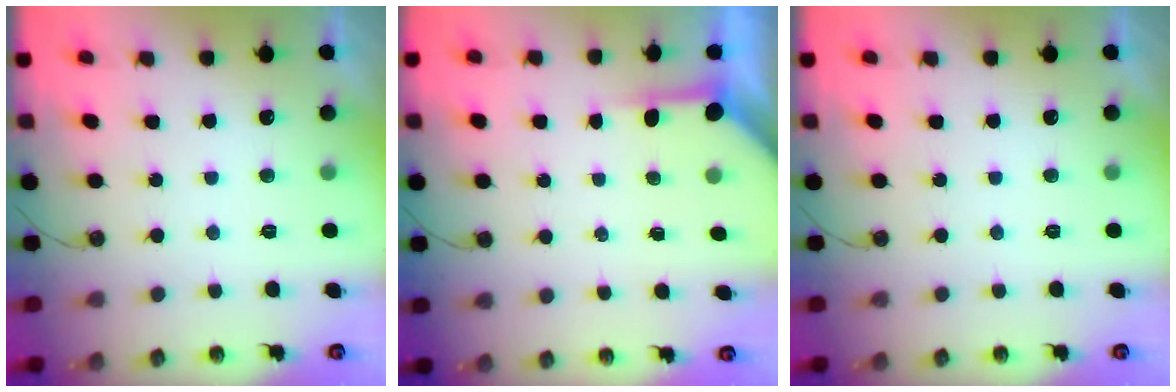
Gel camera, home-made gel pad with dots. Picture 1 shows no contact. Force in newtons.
{"total": 3.9, "press": 3.9, "slide": 0.4}
{"total": 0.0}